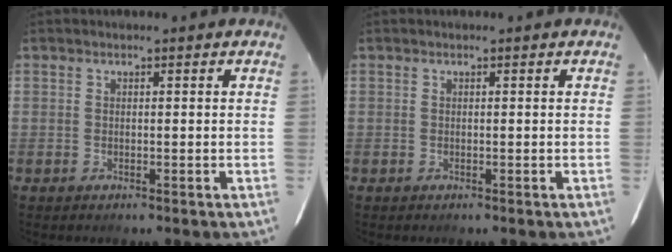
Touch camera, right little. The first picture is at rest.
{"total": 0.0}